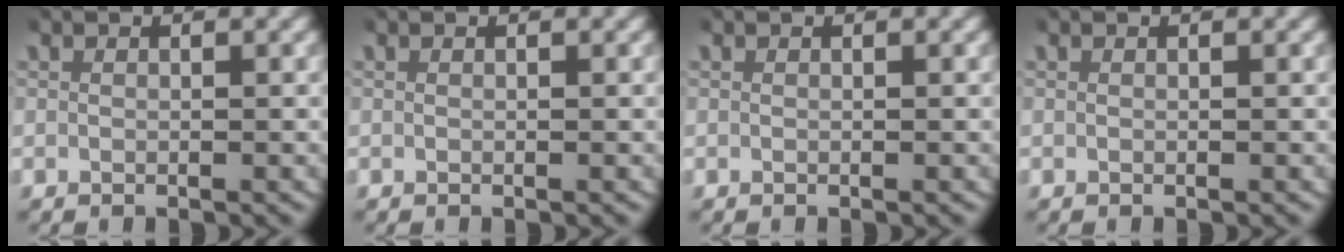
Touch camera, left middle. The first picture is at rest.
{"total": 0.0}
{"total": 0.0}
{"total": 0.0}